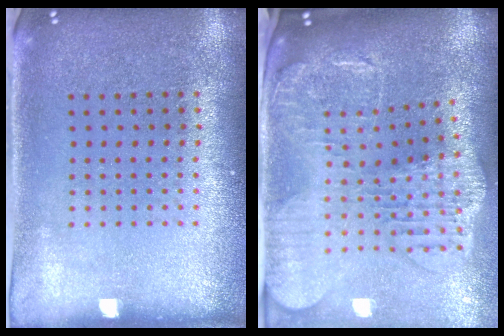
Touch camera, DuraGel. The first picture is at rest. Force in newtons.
{"total": 3.0, "press": 2.5, "slide": 1.6}